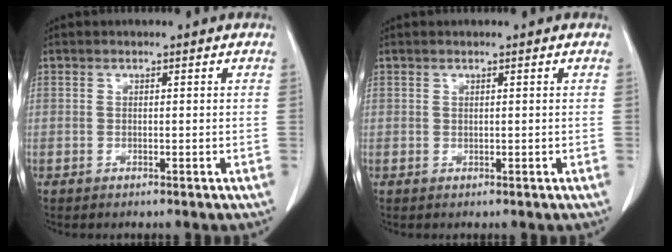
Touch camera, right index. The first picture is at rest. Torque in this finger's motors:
{"motor_torque": [0.00, 0.00, 0.00, 0.00]}